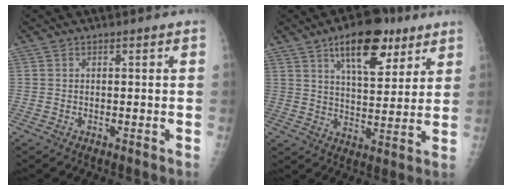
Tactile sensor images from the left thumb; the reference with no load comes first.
{"total": 13.9, "force": [8.0, 6.2, 9.6], "torque": [-0.113, -0.033, 0.123]}